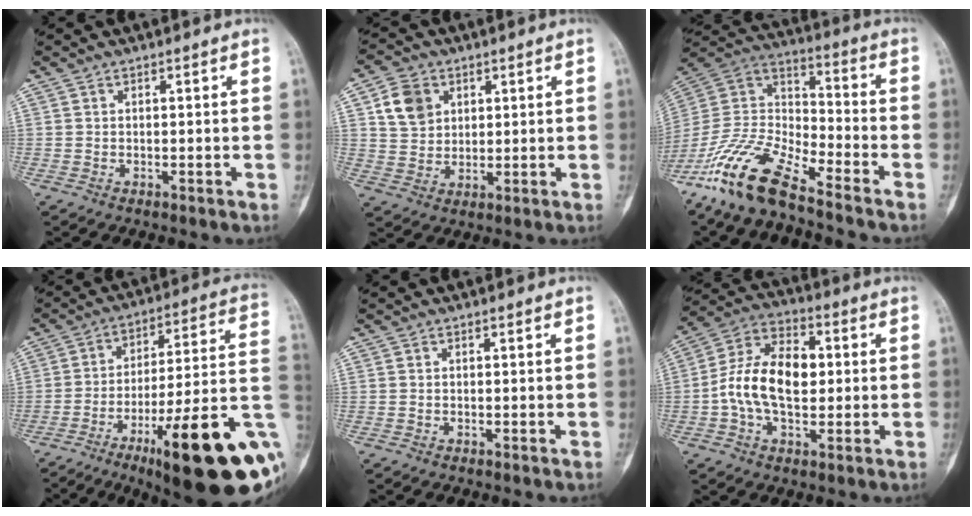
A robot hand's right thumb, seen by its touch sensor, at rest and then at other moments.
{"total": 7.8, "force": [2.9, 6.2, 3.6], "torque": [-0.039, -0.006, 0.059]}
{"total": 17.0, "force": [-12.8, 5.1, 10.0], "torque": [-0.194, 0.067, -0.251]}
{"total": 27.8, "force": [-10.2, 6.3, 25.1], "torque": [-0.285, 0.046, -0.147]}
{"total": 0.0}
{"total": 14.4, "force": [-0.1, 9.0, 11.3], "torque": [-0.189, 0.030, -0.010]}